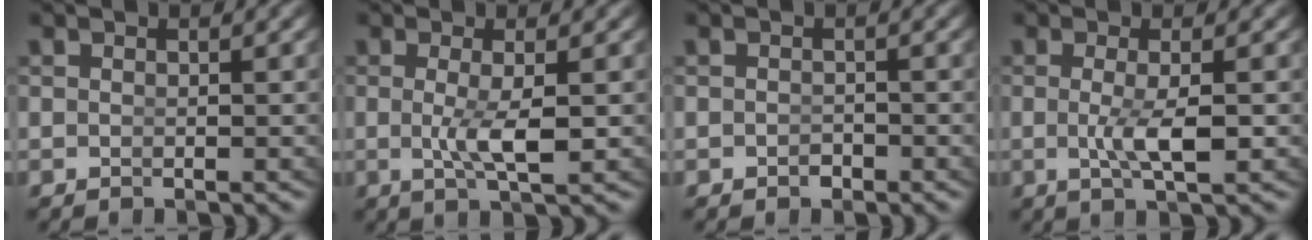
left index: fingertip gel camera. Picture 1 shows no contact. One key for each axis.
{"total": 3.0, "fx": -0.3, "fy": 0.0, "fz": 3.0, "tx": -0.061, "ty": -0.017, "tz": 0.006}
{"total": 0.7, "fx": -0.7, "fy": 0.0, "fz": -0.1, "tx": 0.003, "ty": -0.008, "tz": -0.005}
{"total": 2.9, "fx": -0.5, "fy": 0.0, "fz": 2.9, "tx": -0.058, "ty": -0.013, "tz": 0.000}